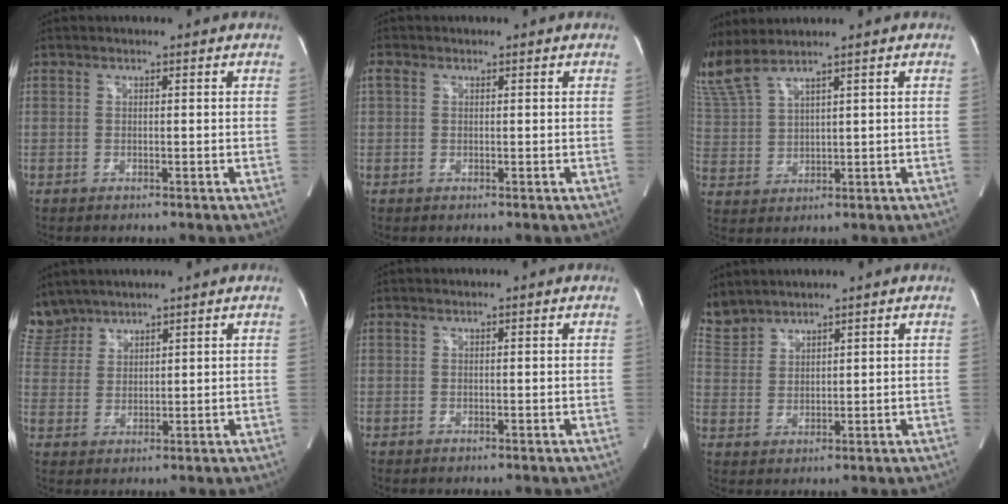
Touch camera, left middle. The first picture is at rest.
{"total": 1.1, "force": [0.4, 0.8, 0.6], "torque": [-0.017, 0.013, 0.008]}
{"total": 7.5, "force": [6.6, -0.1, 3.5], "torque": [-0.102, 0.011, 0.151]}
{"total": 5.8, "force": [5.5, 1.9, 0.0], "torque": [-0.009, 0.012, 0.123]}
{"total": 0.0}
{"total": 5.8, "force": [5.6, 1.6, 0.4], "torque": [-0.020, 0.012, 0.126]}